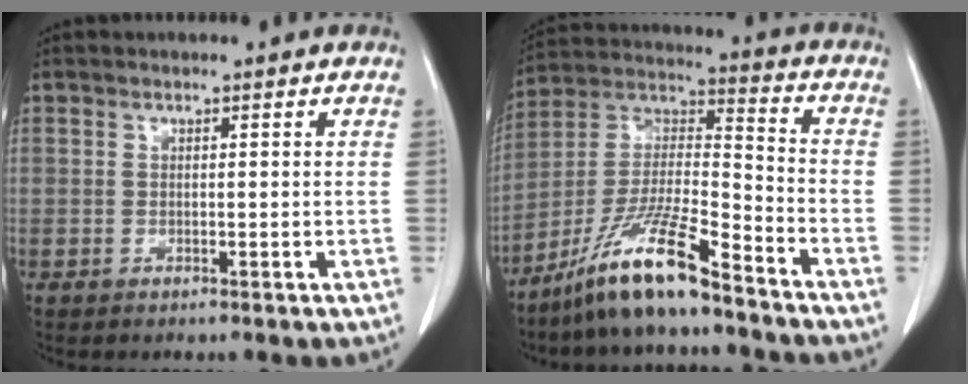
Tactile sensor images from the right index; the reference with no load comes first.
{"total": 14.2, "force": [-10.3, 1.0, 9.8], "torque": [-0.196, -0.008, -0.193]}